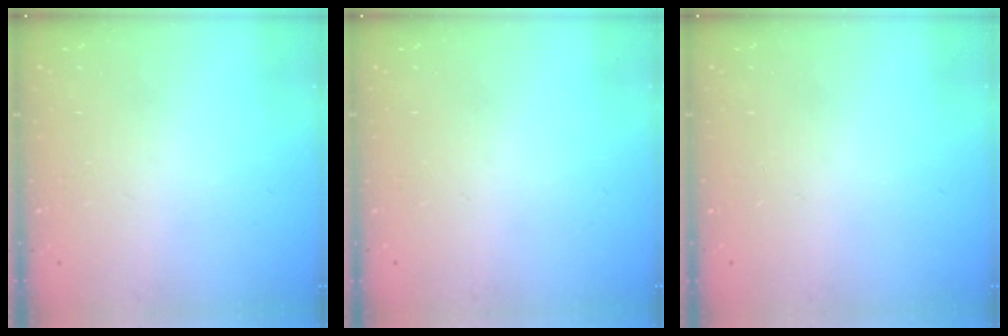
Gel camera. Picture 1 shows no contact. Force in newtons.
{"total": 0.0}
{"total": 0.0}